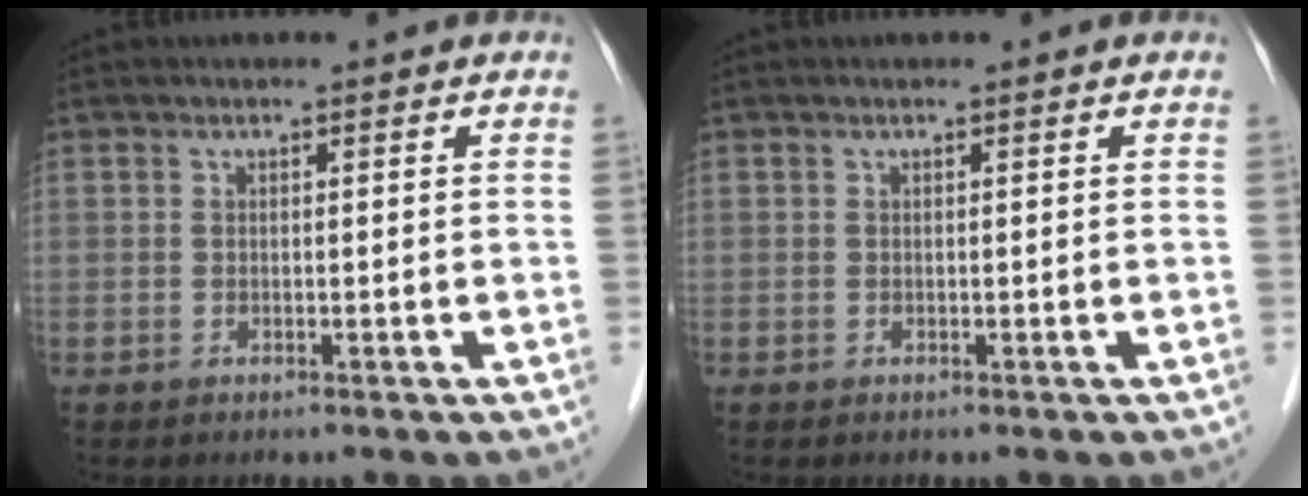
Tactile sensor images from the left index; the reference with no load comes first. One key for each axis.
{"total": 0.0}